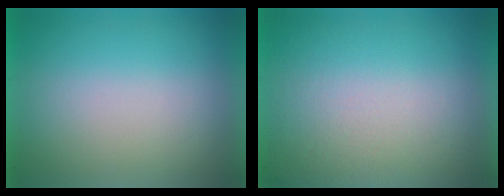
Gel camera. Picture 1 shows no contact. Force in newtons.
{"total": 2.7}